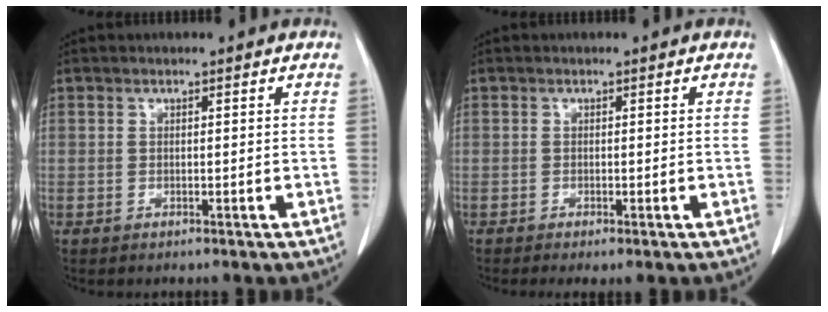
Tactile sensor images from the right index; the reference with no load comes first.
{"total": 1.5, "force": [-0.8, 0.3, 1.2], "torque": [-0.019, -0.005, -0.011]}